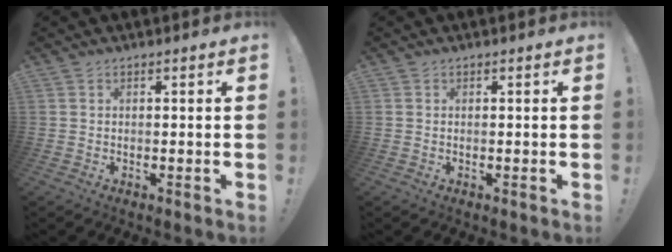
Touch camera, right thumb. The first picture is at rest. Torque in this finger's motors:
{"motor_torque": [0.30, 0.16, -0.08, 0.15, -0.01]}